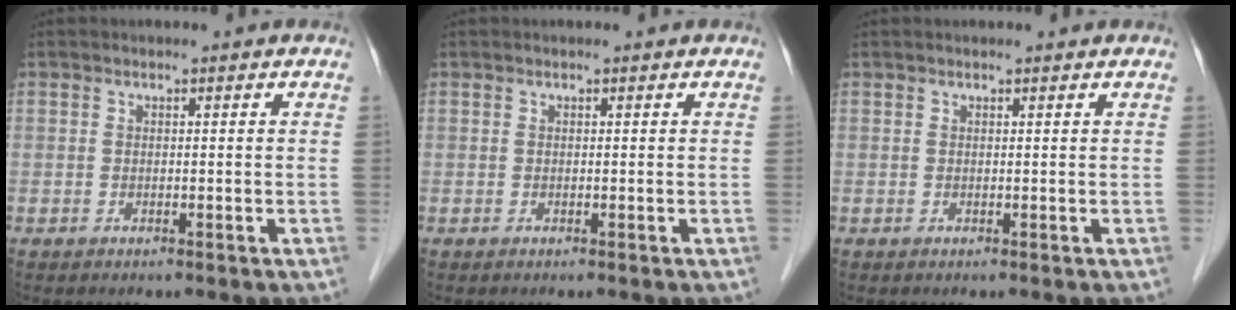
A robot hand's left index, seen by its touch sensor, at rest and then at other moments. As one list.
[{"total": 0.0}, {"total": 0.9, "force": [0.9, 0.1, 0.3], "torque": [-0.009, 0.013, 0.015]}]